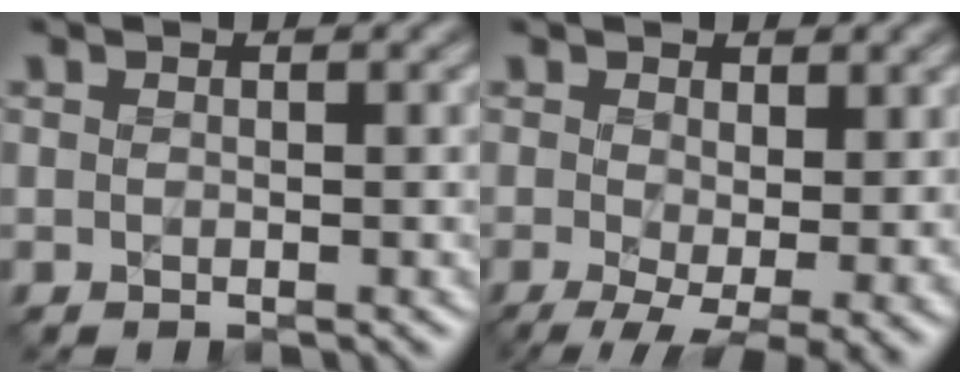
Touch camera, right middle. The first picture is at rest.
{"total": 6.4, "force": [-1.7, 2.7, 5.5], "torque": [-0.100, -0.015, -0.017]}